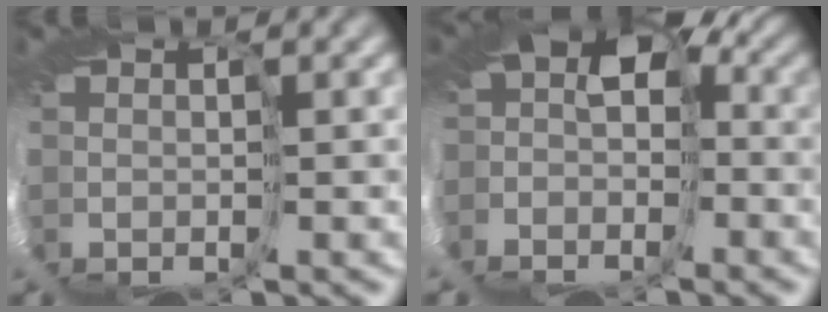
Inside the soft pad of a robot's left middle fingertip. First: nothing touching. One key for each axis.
{"total": 6.1, "fx": -2.4, "fy": 4.8, "fz": 2.9, "tx": -0.055, "ty": -0.009, "tz": -0.029}